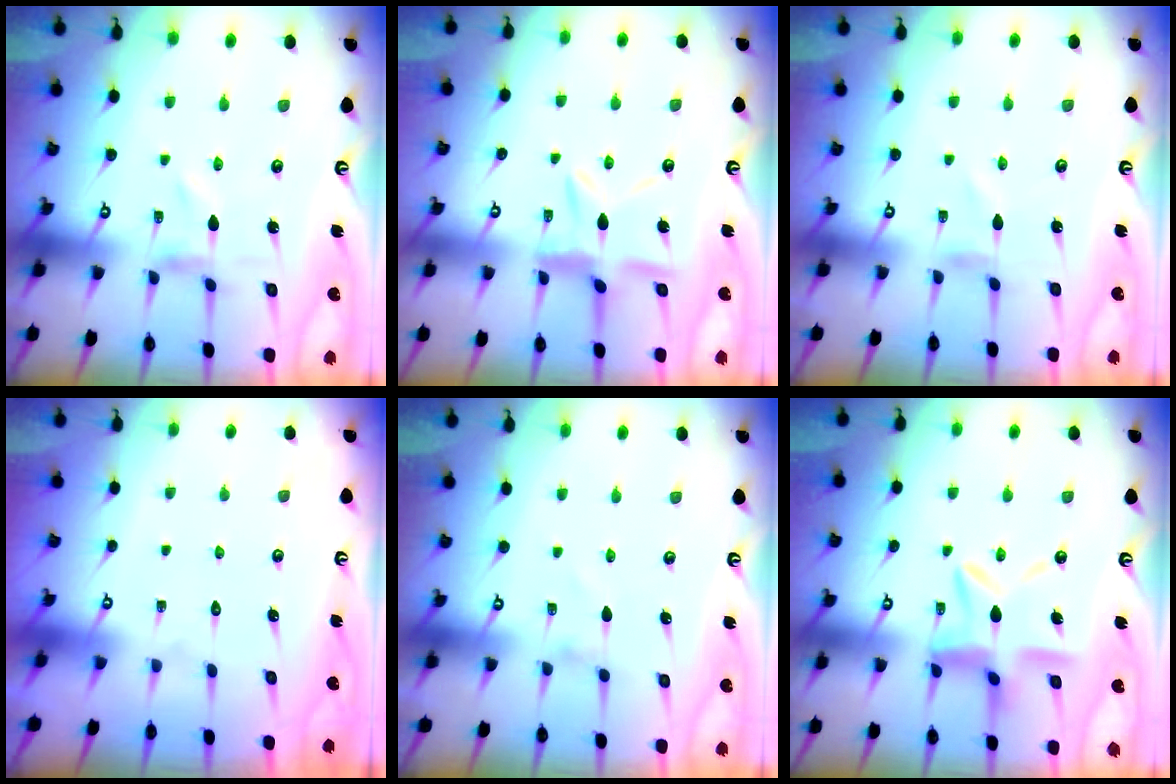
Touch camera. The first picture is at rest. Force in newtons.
{"total": 10.2, "press": 10.2, "slide": 0.7}
{"total": 0.7, "press": 0.7, "slide": 0.2}
{"total": 1.6, "press": 1.6, "slide": 0.1}
{"total": 1.2, "press": 1.2, "slide": 0.0}
{"total": 12.7, "press": 12.7, "slide": 1.1}